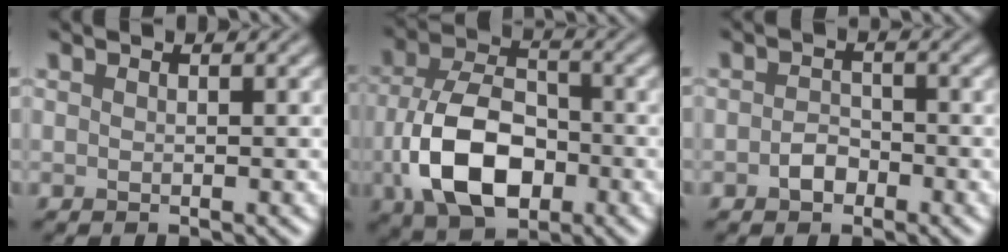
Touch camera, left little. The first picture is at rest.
{"total": 9.4, "force": [-2.8, 5.7, 6.9], "torque": [-0.146, -0.002, -0.056]}
{"total": 1.8, "force": [-0.9, 1.2, 1.0], "torque": [-0.016, 0.004, -0.019]}